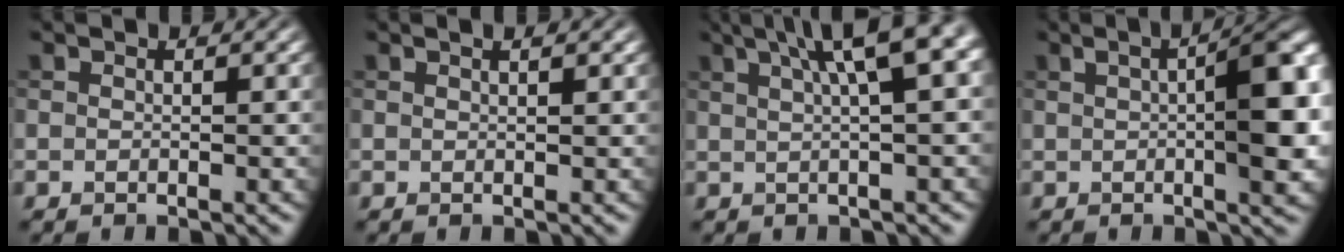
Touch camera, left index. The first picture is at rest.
{"total": 1.3, "force": [1.0, 0.4, 0.9], "torque": [-0.010, 0.001, 0.006]}
{"total": 9.8, "force": [4.5, 3.3, 8.0], "torque": [-0.070, 0.045, 0.041]}
{"total": 8.3, "force": [0.9, 2.3, 8.0], "torque": [-0.093, 0.009, 0.016]}